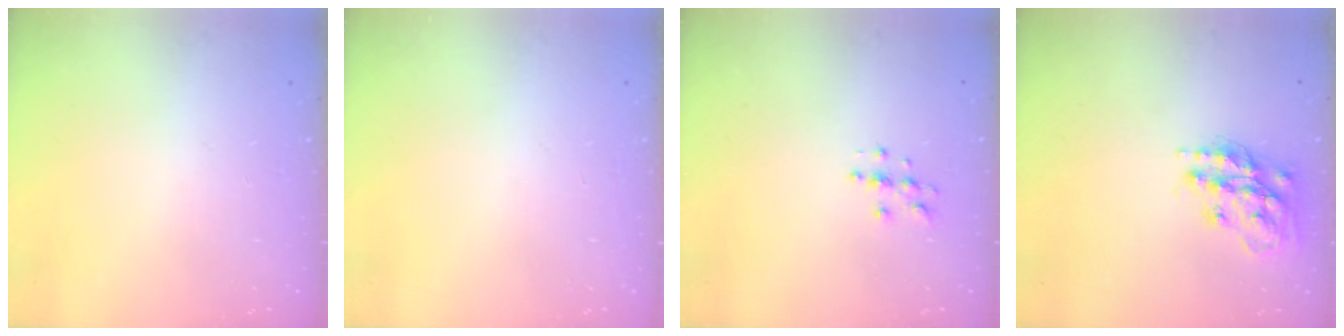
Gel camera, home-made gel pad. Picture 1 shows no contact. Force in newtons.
{"total": 0.0}
{"total": 4.6, "press": 4.6, "slide": 0.4}
{"total": 16.1, "press": 16.0, "slide": 1.3}